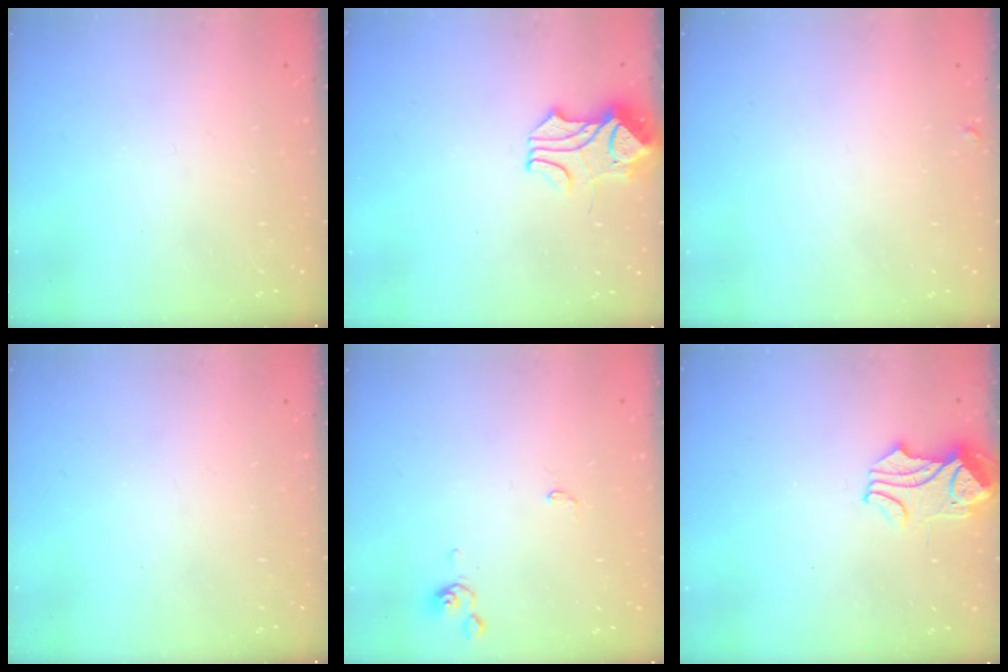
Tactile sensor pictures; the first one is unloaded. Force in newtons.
{"total": 2.1, "press": 1.8, "slide": 0.9}
{"total": 0.0}
{"total": 0.0}
{"total": 1.0, "press": 1.0, "slide": 0.2}
{"total": 1.7, "press": 1.2, "slide": 1.1}